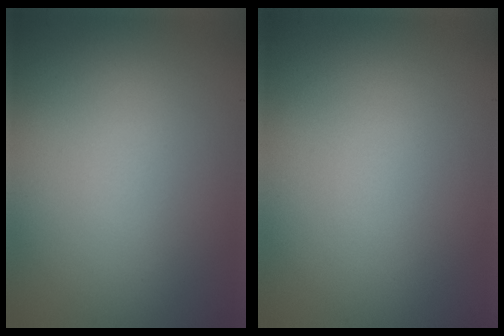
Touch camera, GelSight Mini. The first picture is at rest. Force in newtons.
{"total": 0.0}